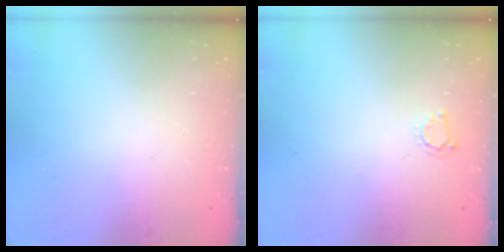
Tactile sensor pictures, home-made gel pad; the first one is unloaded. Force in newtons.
{"total": 3.4, "press": 3.4, "slide": 0.5}